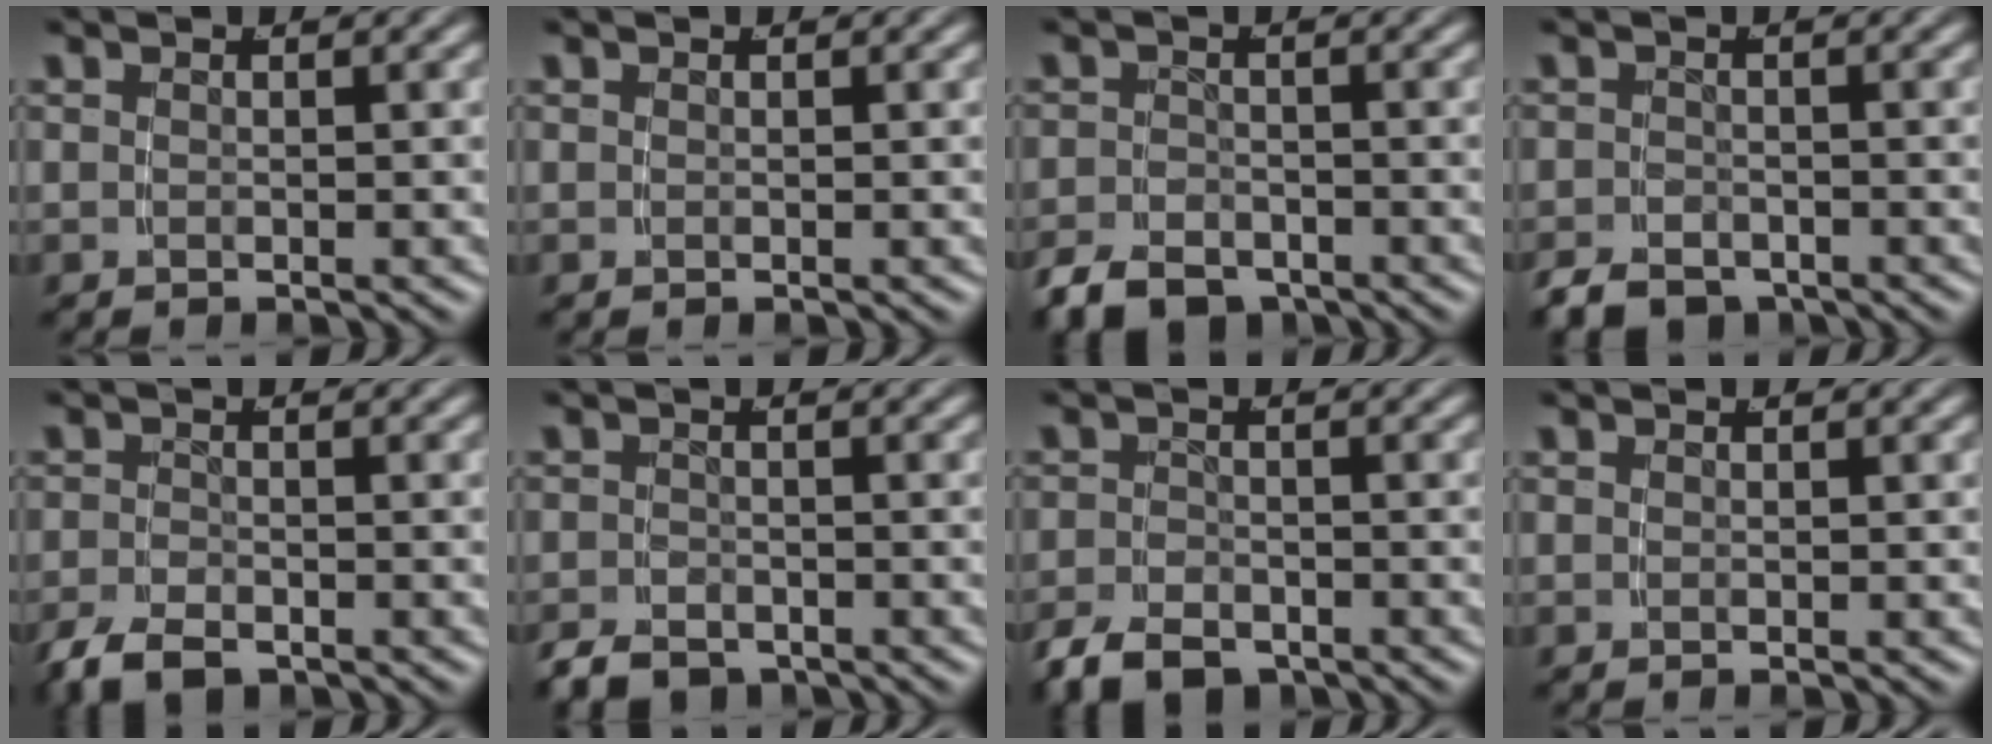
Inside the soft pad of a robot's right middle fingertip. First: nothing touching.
{"total": 0.0}
{"total": 4.8, "force": [-3.8, 2.4, 1.7], "torque": [-0.018, -0.012, -0.063]}
{"total": 4.0, "force": [-3.3, 1.9, 1.2], "torque": [-0.012, -0.012, -0.054]}
{"total": 3.5, "force": [-2.5, 1.7, 1.7], "torque": [-0.042, -0.017, -0.038]}
{"total": 3.6, "force": [-2.9, 1.7, 1.1], "torque": [-0.013, -0.011, -0.048]}
{"total": 4.3, "force": [-3.3, 2.1, 1.7], "torque": [-0.028, -0.012, -0.055]}
{"total": 0.0}